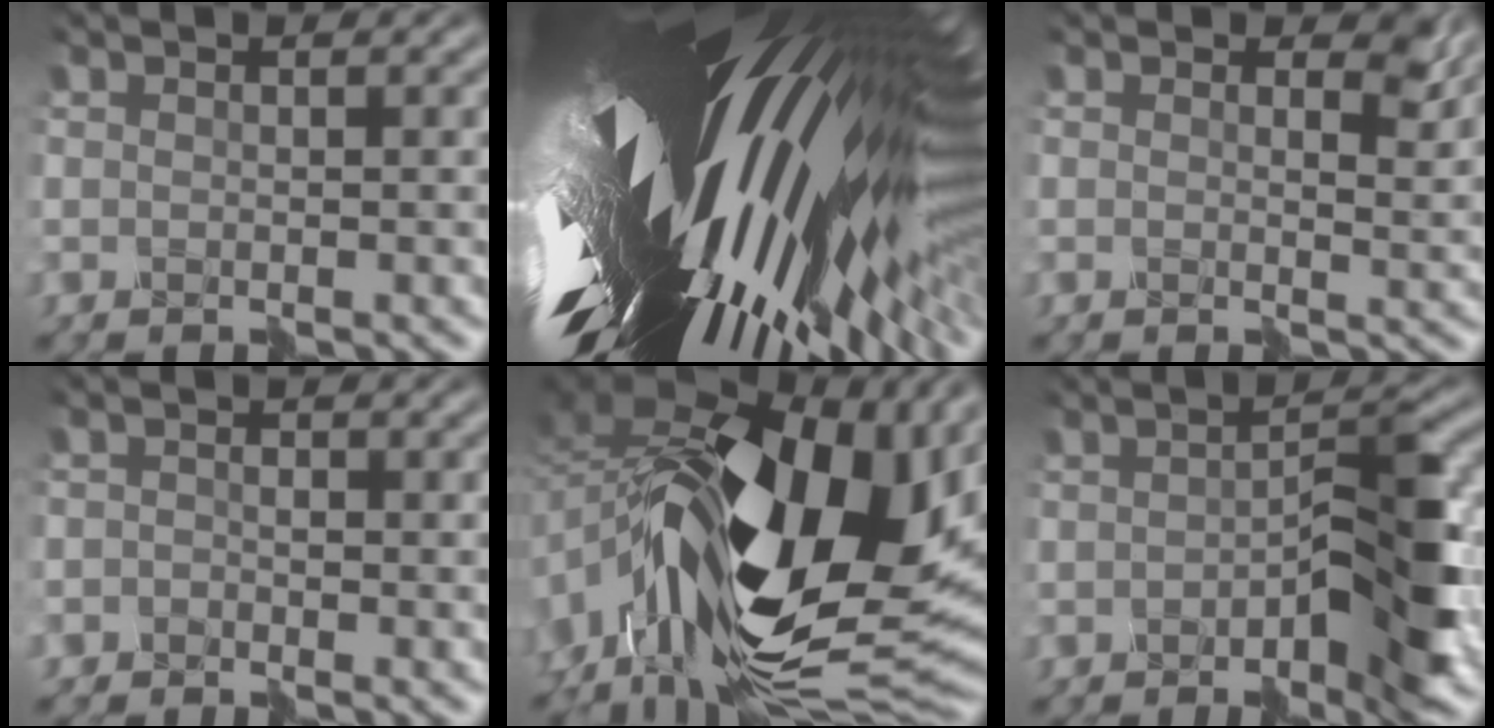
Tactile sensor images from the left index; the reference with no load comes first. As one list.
[{"total": 20.8, "force": [0.4, 8.6, 19.0], "torque": [-0.337, -0.048, -0.009]}, {"total": 2.3, "force": [1.5, 1.0, 1.4], "torque": [-0.023, 0.004, 0.016]}, {"total": 1.5, "force": [-1.2, 0.5, -0.8], "torque": [0.015, 0.005, -0.025]}, {"total": 18.2, "force": [-0.8, 10.6, 14.8], "torque": [-0.289, -0.001, -0.014]}, {"total": 6.5, "force": [-2.3, 1.6, 5.9], "torque": [-0.090, 0.013, -0.038]}]